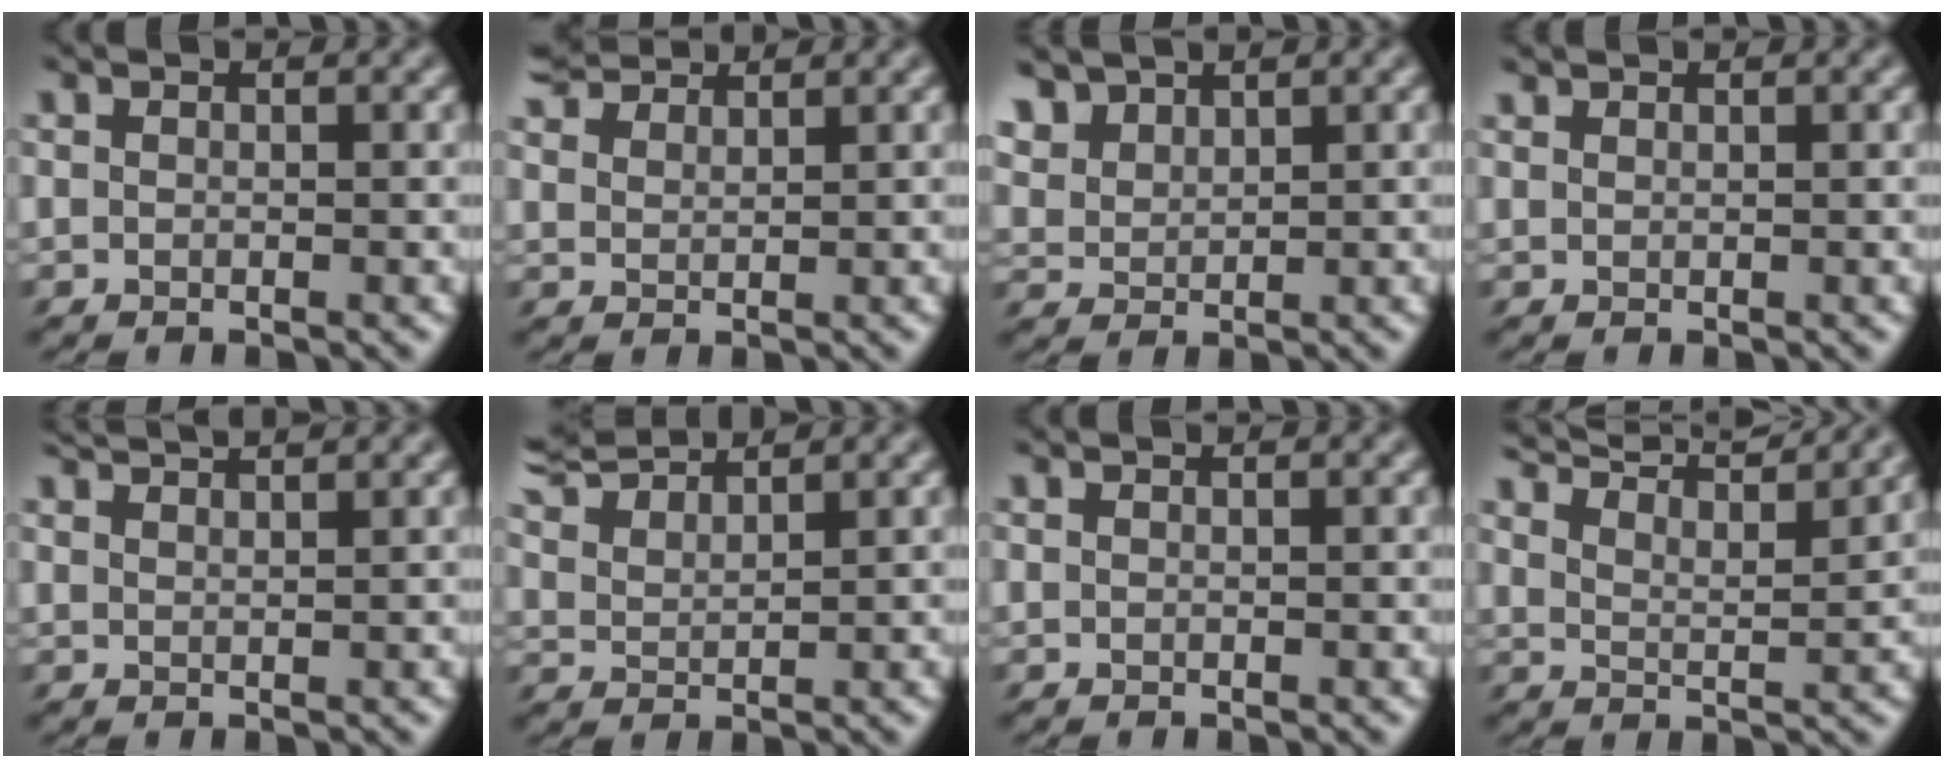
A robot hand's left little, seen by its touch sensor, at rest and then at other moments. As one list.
[{"total": 4.5, "force": [3.8, 1.6, 1.6], "torque": [-0.072, 0.015, 0.076]}, {"total": 2.7, "force": [2.0, 1.2, 1.5], "torque": [-0.047, 0.015, 0.026]}, {"total": 0.8, "force": [0.8, 0.1, 0.0], "torque": [-0.009, 0.004, 0.019]}, {"total": 3.0, "force": [2.8, -0.3, 0.8], "torque": [-0.028, 0.019, 0.046]}, {"total": 4.4, "force": [4.2, 0.1, 1.4], "torque": [-0.044, 0.020, 0.066]}, {"total": 0.0}, {"total": 9.8, "force": [8.8, 1.5, 4.0], "torque": [-0.090, 0.017, 0.111]}]